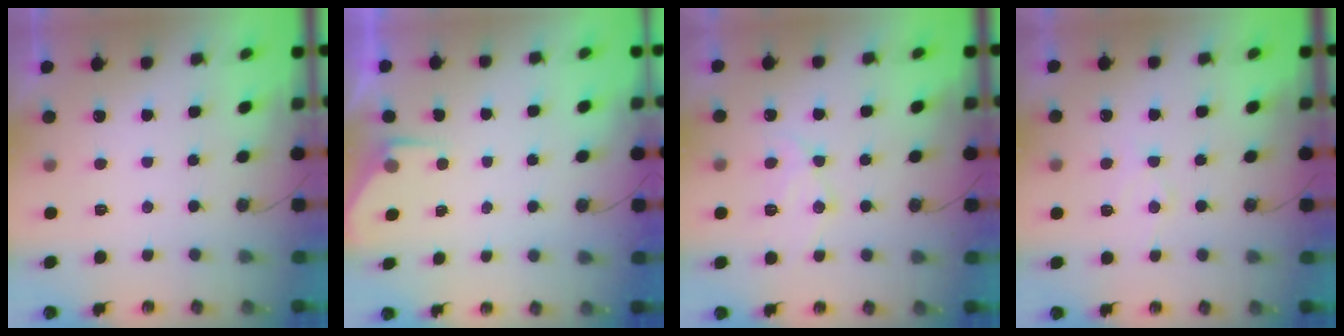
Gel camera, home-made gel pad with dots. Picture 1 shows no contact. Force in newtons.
{"total": 2.8, "press": 2.8, "slide": 0.5}
{"total": 12.2, "press": 12.1, "slide": 1.0}
{"total": 7.1, "press": 7.1, "slide": 0.4}